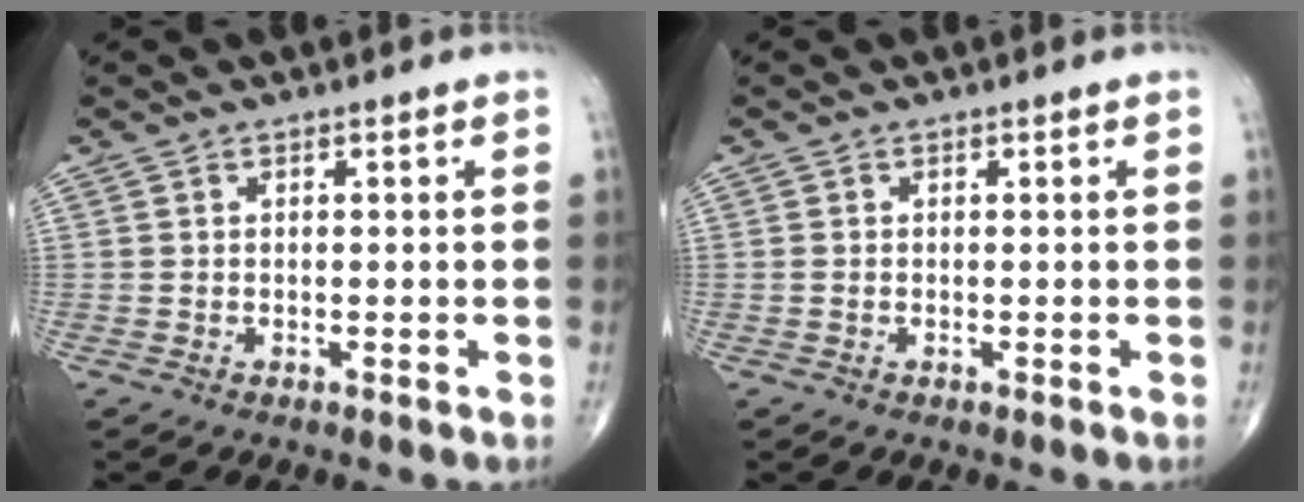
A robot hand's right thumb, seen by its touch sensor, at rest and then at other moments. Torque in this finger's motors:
{"motor_torque": [-0.05, 0.06, 0.05, 0.15, 0.01]}